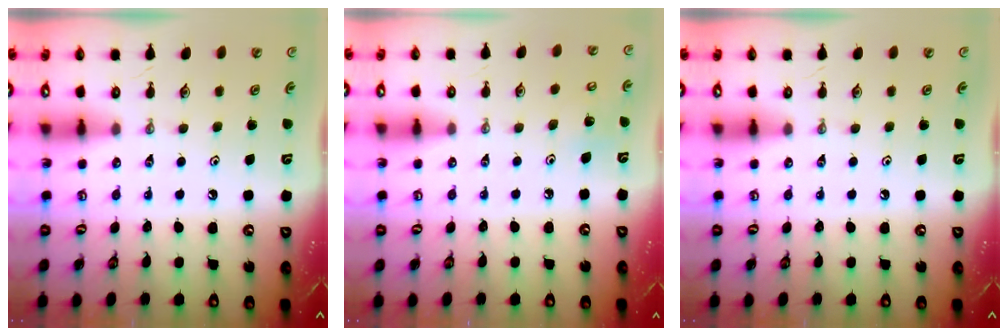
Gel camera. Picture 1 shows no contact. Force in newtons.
{"total": 6.1, "press": 6.1, "slide": 0.9}
{"total": 0.0}